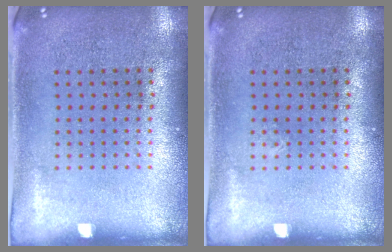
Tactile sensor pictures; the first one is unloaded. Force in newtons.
{"total": 0.0}